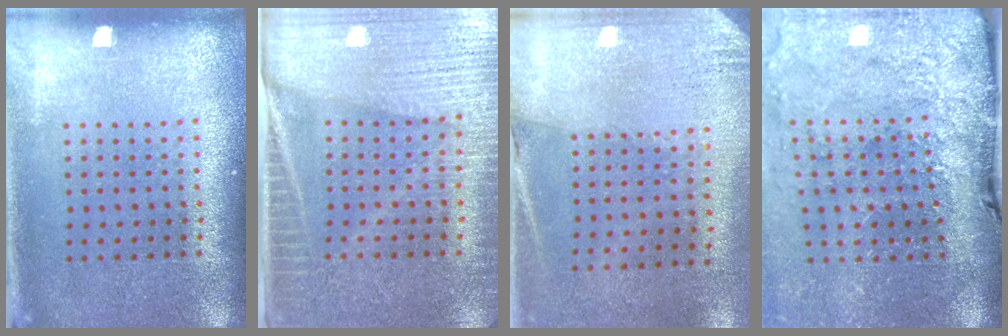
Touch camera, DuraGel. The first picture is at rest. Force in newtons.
{"total": 4.1, "press": 3.7, "slide": 1.8}
{"total": 2.7, "press": 2.4, "slide": 1.3}
{"total": 3.9, "press": 3.3, "slide": 2.2}